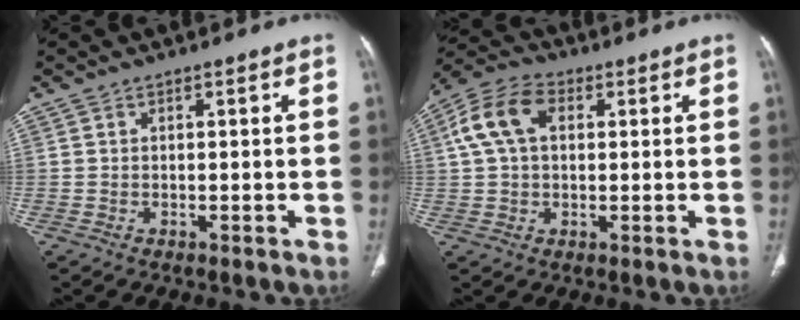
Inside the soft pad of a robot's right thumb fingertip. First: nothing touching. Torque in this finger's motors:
{"motor_torque": [-0.20, 0.33, 0.41, -0.33, 0.06]}